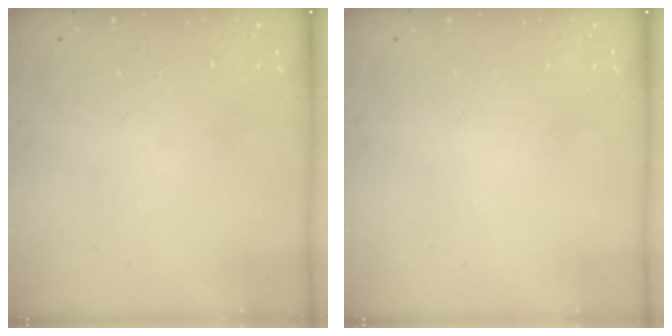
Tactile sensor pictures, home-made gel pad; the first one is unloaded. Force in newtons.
{"total": 0.0}